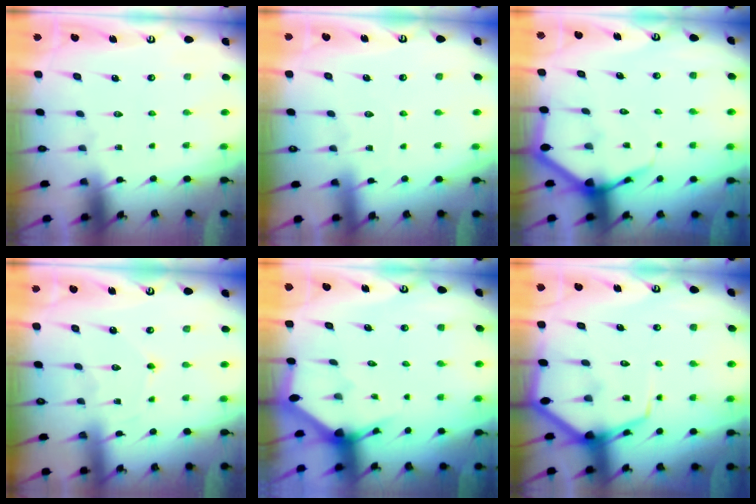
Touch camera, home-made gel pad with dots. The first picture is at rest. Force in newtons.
{"total": 2.7, "press": 2.7, "slide": 0.1}
{"total": 5.5, "press": 5.5, "slide": 0.6}
{"total": 3.8, "press": 3.7, "slide": 0.4}
{"total": 2.6, "press": 2.6, "slide": 0.2}
{"total": 9.7, "press": 9.7, "slide": 1.0}